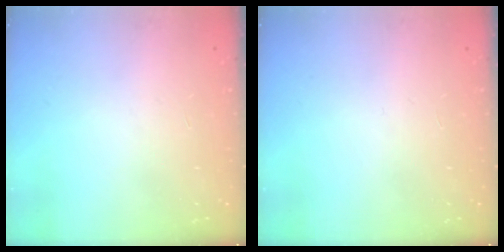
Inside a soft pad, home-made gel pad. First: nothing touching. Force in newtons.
{"total": 0.0}